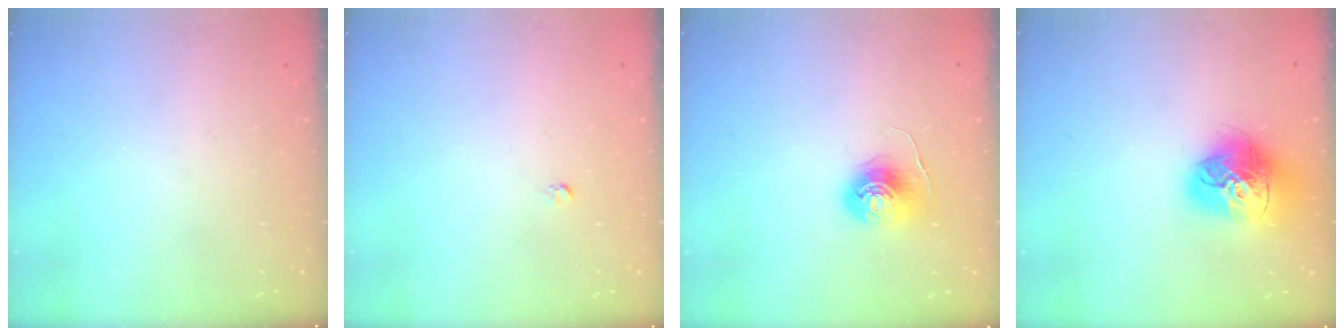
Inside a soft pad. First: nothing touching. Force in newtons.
{"total": 2.5, "press": 2.5, "slide": 0.2}
{"total": 7.7, "press": 7.7, "slide": 0.4}
{"total": 18.0, "press": 17.9, "slide": 1.9}